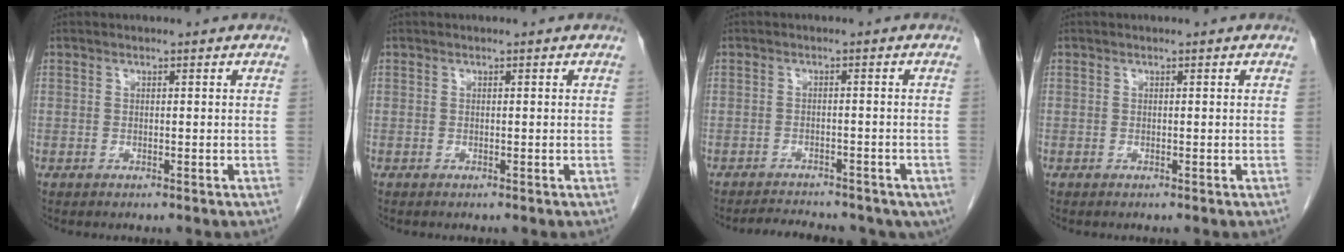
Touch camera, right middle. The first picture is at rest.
{"total": 0.0}
{"total": 10.4, "force": [-7.9, 4.8, 4.6], "torque": [-0.082, 0.005, -0.092]}
{"total": 0.0}